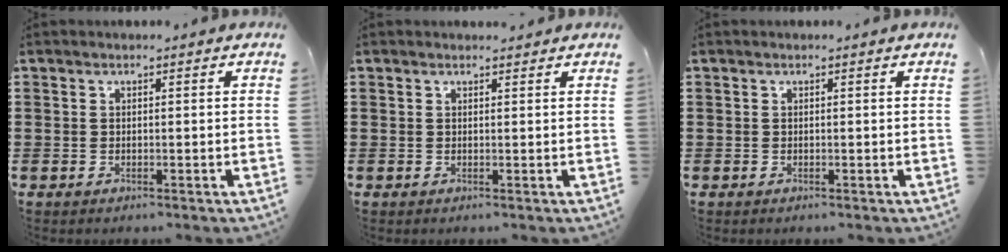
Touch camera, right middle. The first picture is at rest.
{"total": 0.6, "force": [0.5, 0.4, 0.0], "torque": [0.007, -0.002, 0.008]}
{"total": 0.0}